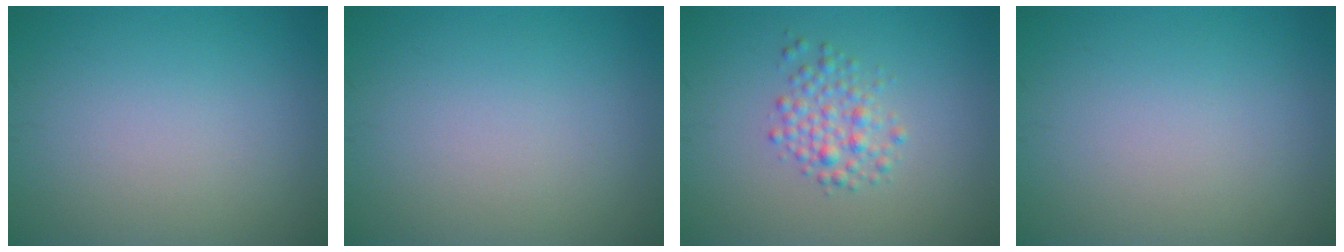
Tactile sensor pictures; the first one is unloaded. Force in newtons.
{"total": 0.0}
{"total": 2.4, "press": 2.4, "slide": 0.1}
{"total": 0.0}